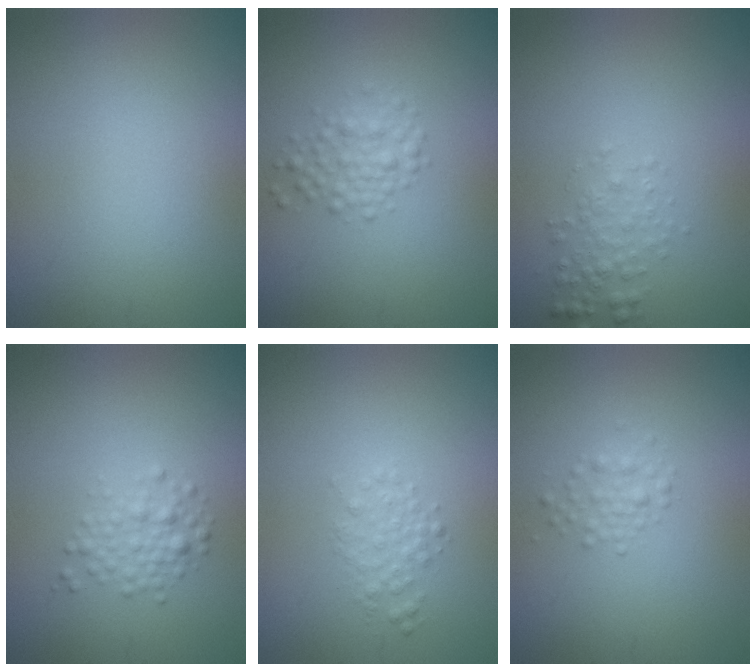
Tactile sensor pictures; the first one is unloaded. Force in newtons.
{"total": 2.2, "press": 2.2, "slide": 0.1}
{"total": 1.8, "press": 1.8, "slide": 0.0}
{"total": 2.1, "press": 2.1, "slide": 0.1}
{"total": 1.6, "press": 1.6, "slide": 0.1}
{"total": 1.4, "press": 1.4, "slide": 0.1}